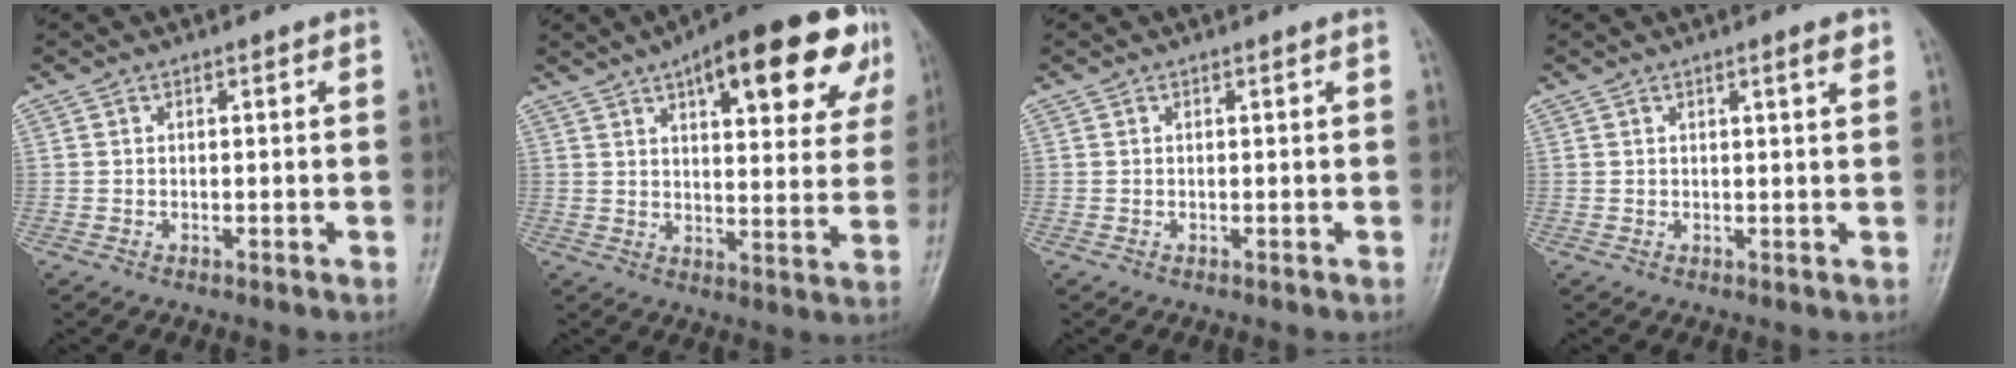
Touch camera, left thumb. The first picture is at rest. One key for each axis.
{"total": 21.4, "fx": 10.7, "fy": 7.7, "fz": 16.9, "tx": -0.191, "ty": -0.010, "tz": 0.142}
{"total": 0.0}
{"total": 2.0, "fx": 1.2, "fy": 0.1, "fz": 1.6, "tx": -0.020, "ty": -0.005, "tz": 0.019}